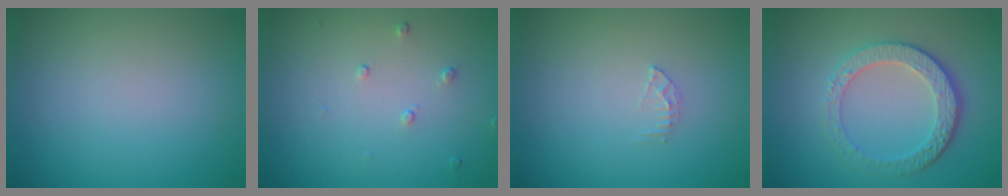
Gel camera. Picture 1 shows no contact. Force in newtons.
{"total": 0.7, "press": 0.5, "slide": 0.5}
{"total": 0.9, "press": 0.9, "slide": 0.1}
{"total": 4.7, "press": 3.4, "slide": 3.3}